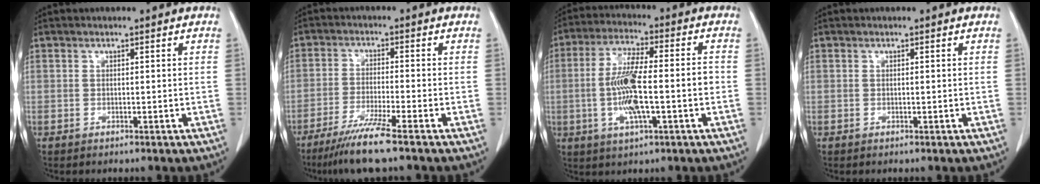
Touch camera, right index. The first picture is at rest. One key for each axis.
{"total": 7.4, "fx": -5.6, "fy": -1.1, "fz": 4.7, "tx": -0.085, "ty": -0.024, "tz": -0.103}
{"total": 11.6, "fx": -1.9, "fy": 2.2, "fz": 11.3, "tx": -0.217, "ty": 0.010, "tz": -0.032}
{"total": 0.0}